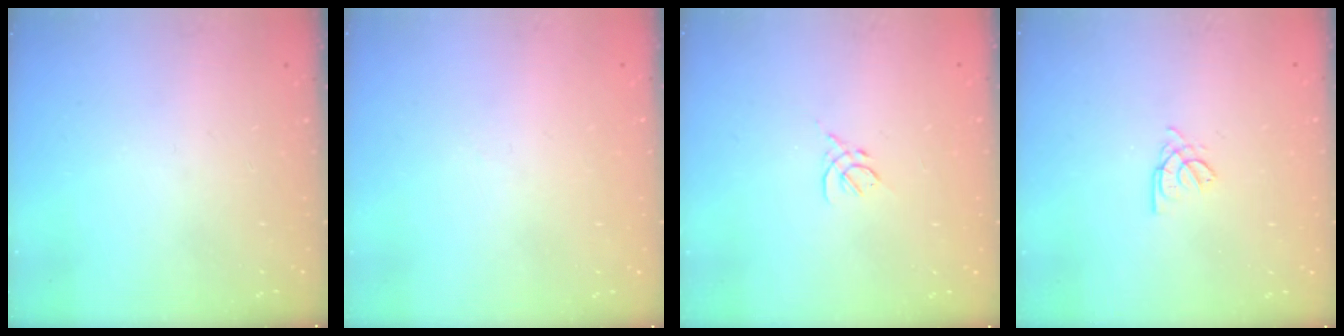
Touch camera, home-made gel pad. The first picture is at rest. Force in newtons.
{"total": 1.8, "press": 1.6, "slide": 0.6}
{"total": 2.7, "press": 2.6, "slide": 0.8}
{"total": 2.0, "press": 2.0, "slide": 0.4}